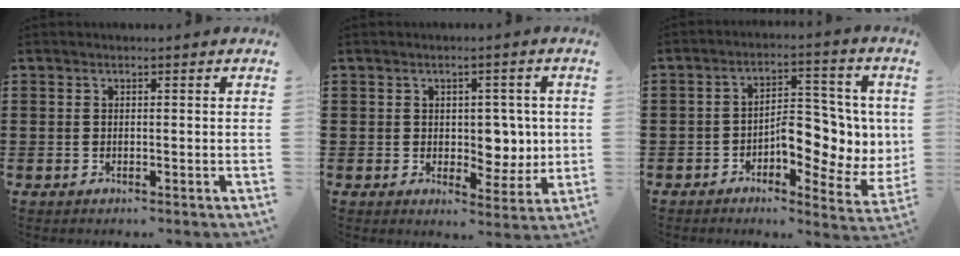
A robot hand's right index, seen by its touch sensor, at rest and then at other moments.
{"total": 4.9, "force": [0.8, 3.9, 2.8], "torque": [-0.035, 0.001, 0.007]}
{"total": 7.9, "force": [-0.8, 4.6, 6.3], "torque": [-0.090, 0.000, -0.021]}